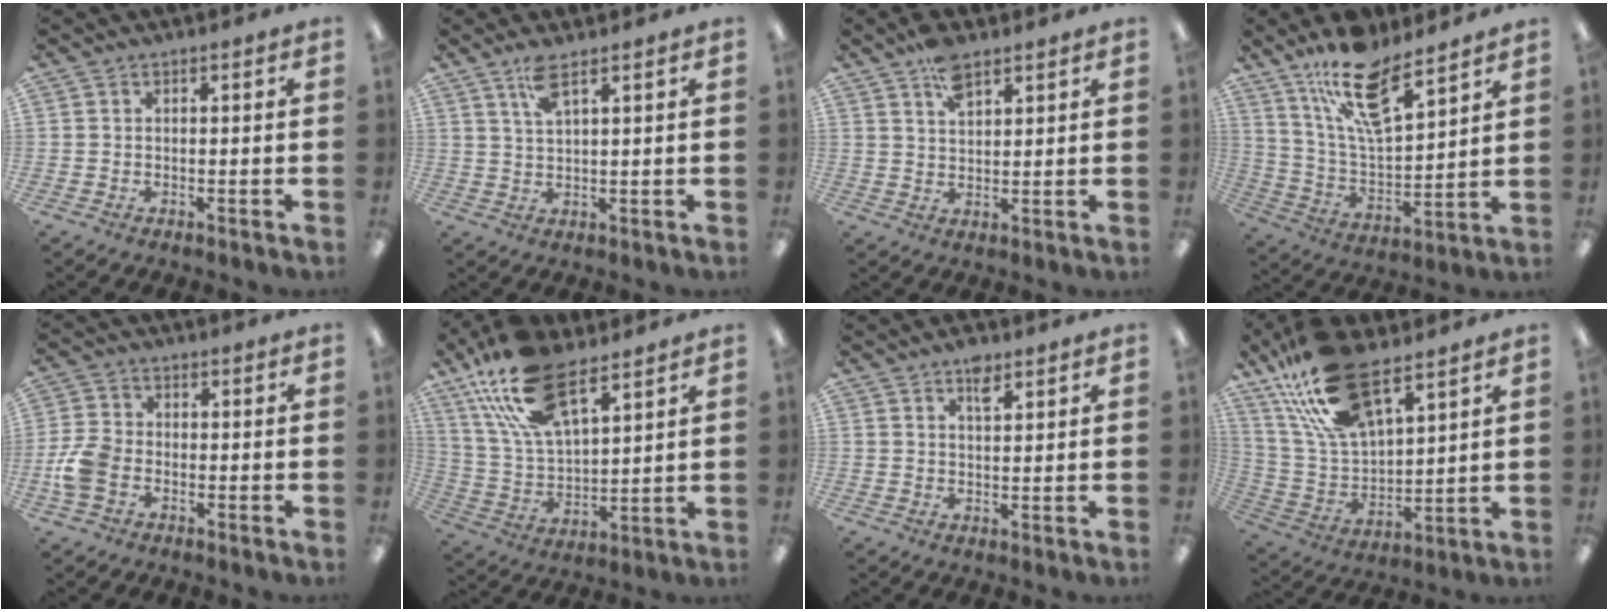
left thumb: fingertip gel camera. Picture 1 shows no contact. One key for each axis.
{"total": 5.2, "fx": 3.4, "fy": 1.2, "fz": 3.8, "tx": -0.085, "ty": 0.003, "tz": 0.059}
{"total": 6.2, "fx": 4.2, "fy": 2.6, "fz": 3.7, "tx": -0.066, "ty": -0.012, "tz": 0.074}
{"total": 17.1, "fx": 12.1, "fy": 6.1, "fz": 10.4, "tx": -0.190, "ty": -0.058, "tz": 0.210}
{"total": 7.3, "fx": -2.2, "fy": 5.3, "fz": 4.6, "tx": -0.098, "ty": 0.015, "tz": -0.039}
{"total": 20.4, "fx": 12.7, "fy": 9.3, "fz": 13.0, "tx": -0.270, "ty": -0.042, "tz": 0.225}
{"total": 4.3, "fx": 2.8, "fy": 1.8, "fz": 2.7, "tx": -0.035, "ty": -0.008, "tz": 0.045}
{"total": 22.0, "fx": 14.2, "fy": 9.4, "fz": 13.8, "tx": -0.291, "ty": -0.054, "tz": 0.253}